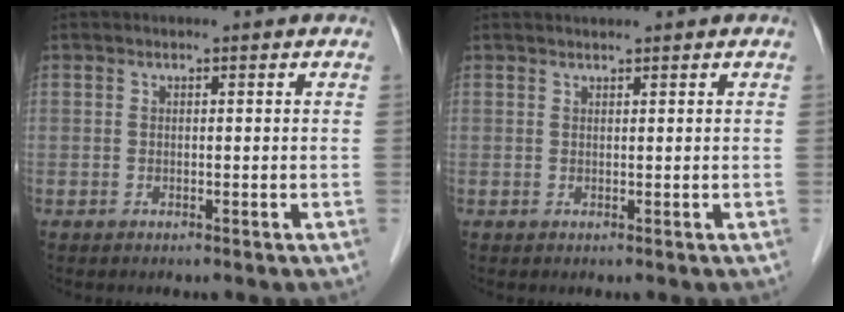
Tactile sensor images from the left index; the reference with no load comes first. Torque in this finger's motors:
{"motor_torque": [0.22, -0.21, 0.05, 0.01]}